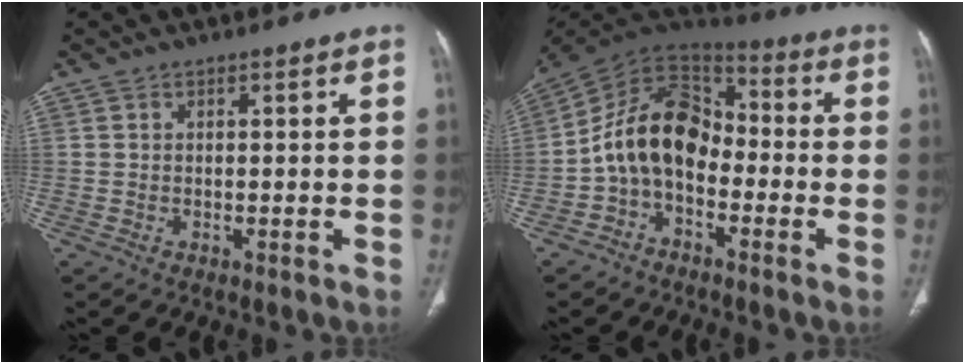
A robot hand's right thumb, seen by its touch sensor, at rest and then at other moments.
{"total": 13.9, "force": [-2.9, 9.6, 9.6], "torque": [-0.149, 0.070, -0.066]}